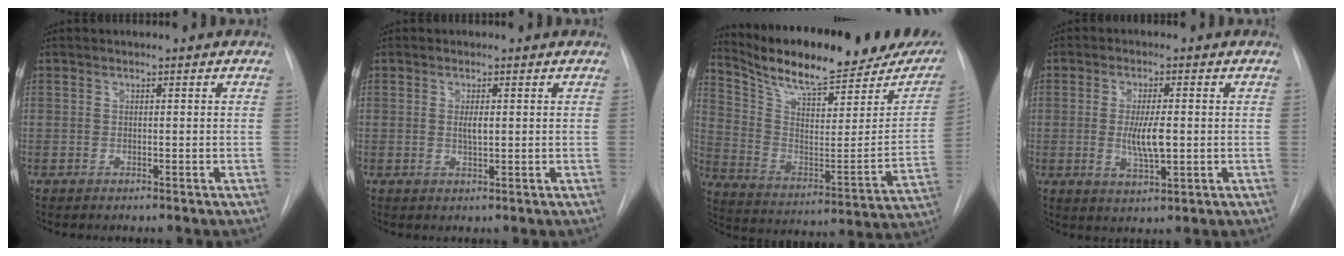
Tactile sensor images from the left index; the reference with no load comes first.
{"total": 1.6, "force": [0.1, 0.4, 1.5], "torque": [-0.029, -0.004, 0.002]}
{"total": 25.9, "force": [21.3, 5.4, 13.7], "torque": [-0.219, -0.041, 0.305]}
{"total": 5.6, "force": [-0.4, 1.4, 5.4], "torque": [-0.102, -0.012, -0.005]}